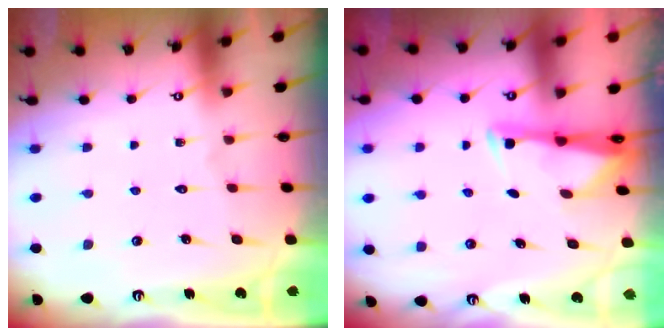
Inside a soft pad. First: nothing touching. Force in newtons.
{"total": 2.7, "press": 2.7, "slide": 0.4}